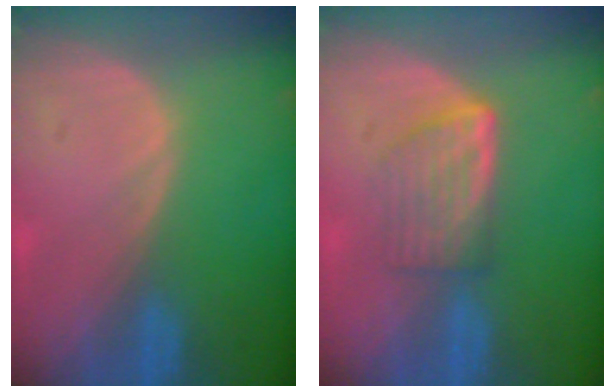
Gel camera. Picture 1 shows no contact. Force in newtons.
{"total": 5.8, "press": 5.2, "slide": 2.4}